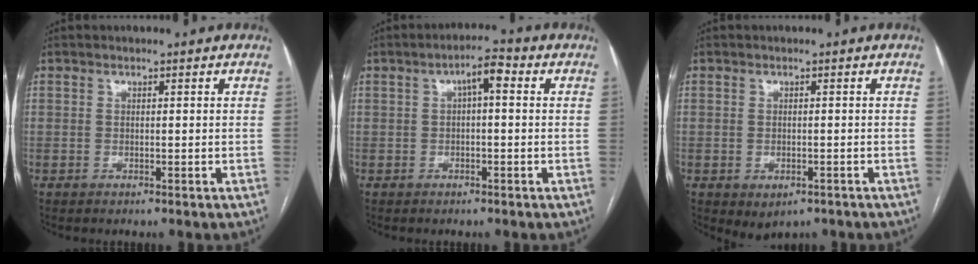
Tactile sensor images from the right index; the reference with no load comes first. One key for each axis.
{"total": 3.9, "fx": 0.8, "fy": 1.1, "fz": 3.7, "tx": -0.062, "ty": 0.019, "tz": 0.011}
{"total": 2.9, "fx": -1.5, "fy": 1.9, "fz": 1.7, "tx": -0.021, "ty": -0.003, "tz": -0.007}